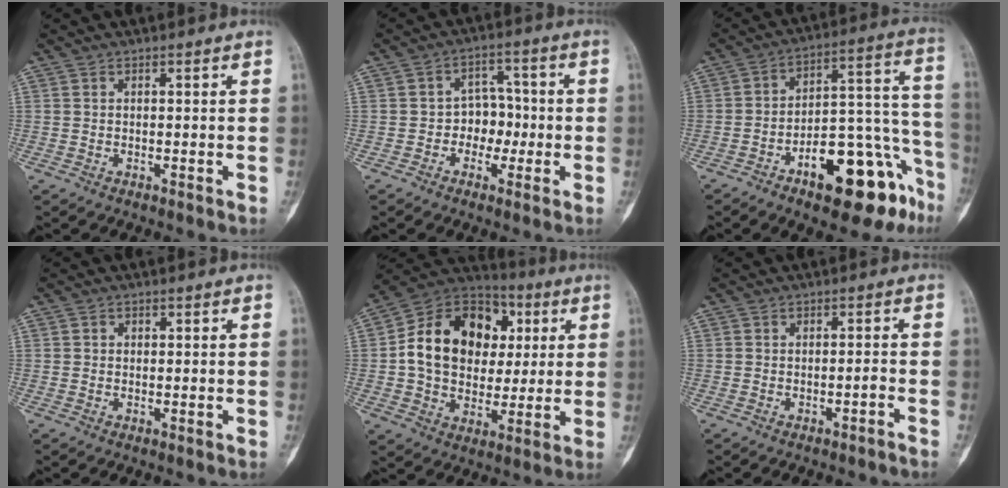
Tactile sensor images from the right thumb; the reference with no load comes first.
{"total": 6.2, "force": [-1.3, 4.9, 3.4], "torque": [-0.006, 0.026, -0.032]}
{"total": 20.2, "force": [-11.8, 7.8, 14.4], "torque": [-0.136, 0.106, -0.172]}
{"total": 0.7, "force": [0.1, 0.6, 0.2], "torque": [0.004, 0.002, -0.001]}
{"total": 20.3, "force": [2.8, 15.6, 12.8], "torque": [-0.180, 0.023, 0.047]}
{"total": 1.3, "force": [-1.1, -0.2, 0.8], "torque": [-0.021, 0.019, -0.015]}